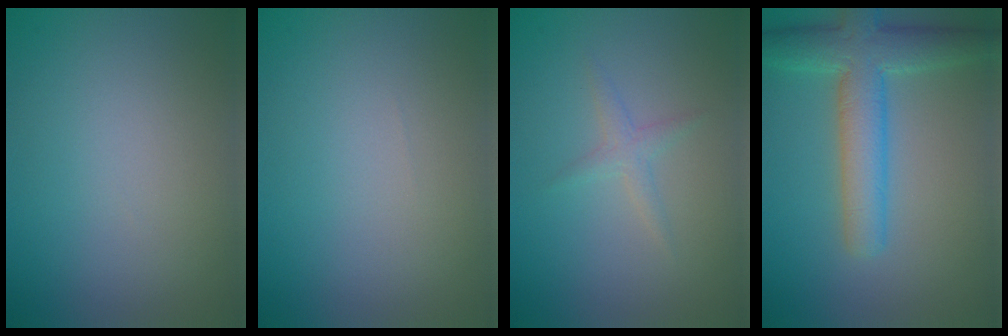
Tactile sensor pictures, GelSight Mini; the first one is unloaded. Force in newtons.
{"total": 0.0}
{"total": 1.2, "press": 1.2, "slide": 0.0}
{"total": 6.0, "press": 6.0, "slide": 0.3}